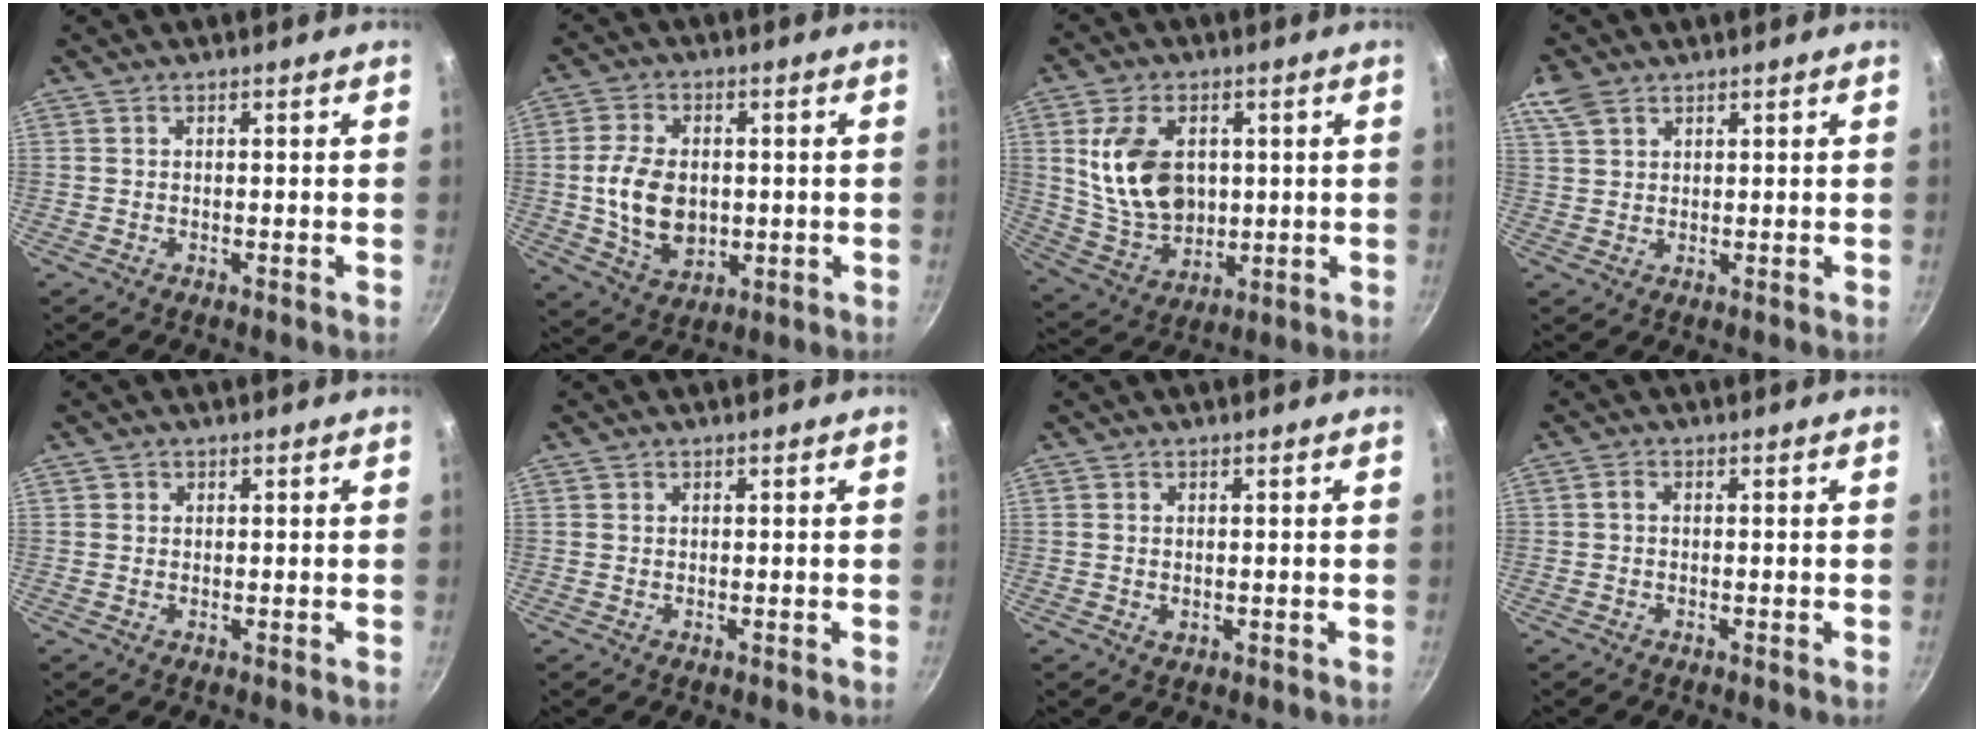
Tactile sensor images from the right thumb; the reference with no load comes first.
{"total": 11.6, "force": [-0.1, 8.0, 8.5], "torque": [-0.141, -0.003, 0.006]}
{"total": 14.5, "force": [2.4, 10.1, 10.2], "torque": [-0.164, -0.019, 0.059]}
{"total": 5.0, "force": [3.1, 3.1, 2.4], "torque": [-0.042, 0.001, 0.062]}
{"total": 0.8, "force": [0.3, 0.7, 0.1], "torque": [0.005, -0.002, 0.002]}
{"total": 0.0}
{"total": 0.8, "force": [0.1, 0.6, 0.6], "torque": [-0.008, -0.002, 0.002]}
{"total": 1.1, "force": [0.0, 0.4, 1.0], "torque": [-0.028, 0.006, -0.002]}